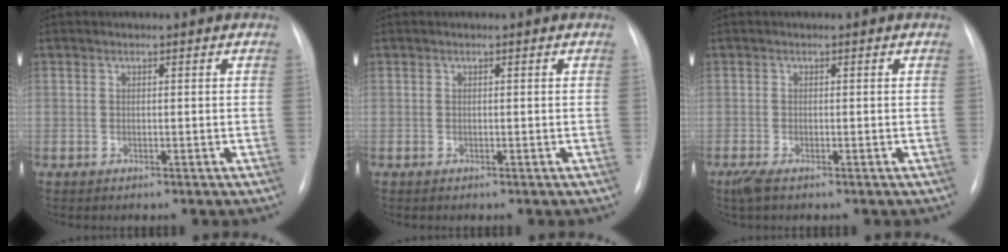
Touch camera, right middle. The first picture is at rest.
{"total": 0.0}
{"total": 2.1, "force": [-1.3, 0.5, 1.5], "torque": [-0.040, -0.009, -0.027]}